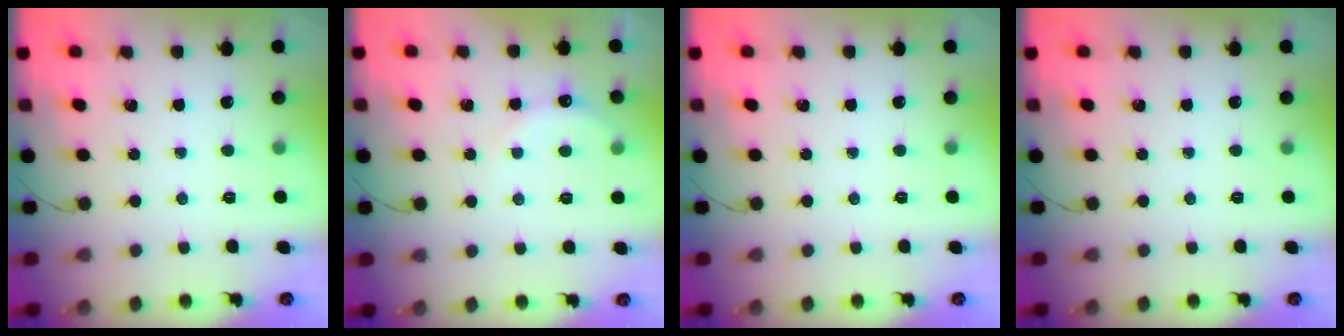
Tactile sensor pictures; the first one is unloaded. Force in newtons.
{"total": 3.9, "press": 3.7, "slide": 0.9}
{"total": 0.0}
{"total": 0.0}